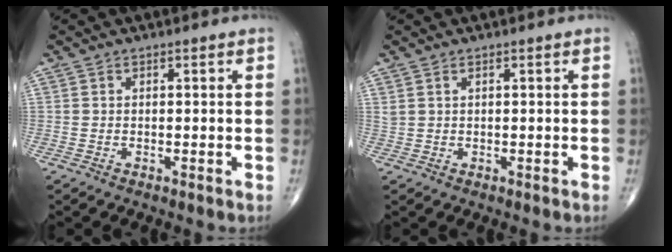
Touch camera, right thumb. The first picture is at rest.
{"total": 1.0, "force": [0.7, 0.5, 0.6], "torque": [-0.013, 0.006, 0.016]}